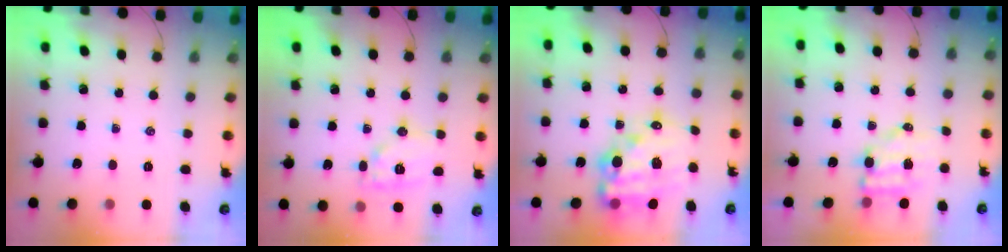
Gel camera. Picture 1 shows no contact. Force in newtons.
{"total": 11.3, "press": 11.3, "slide": 0.3}
{"total": 17.5, "press": 17.0, "slide": 4.2}
{"total": 7.1, "press": 7.1, "slide": 1.0}